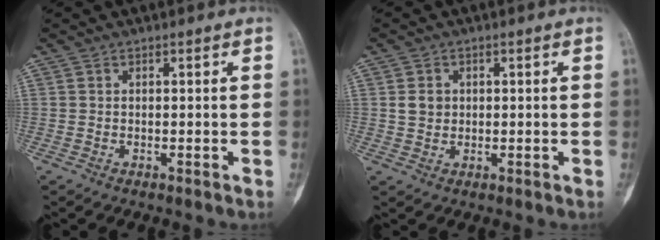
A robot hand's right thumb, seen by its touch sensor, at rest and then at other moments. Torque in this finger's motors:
{"motor_torque": [0.62, 0.65, 0.10, -0.18, 0.04]}